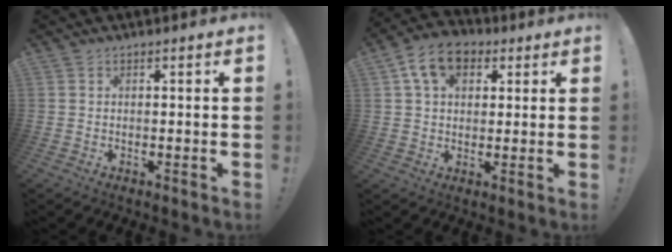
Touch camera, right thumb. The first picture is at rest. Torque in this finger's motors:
{"motor_torque": [0.16, 0.24, 0.58, 0.21, 0.13]}